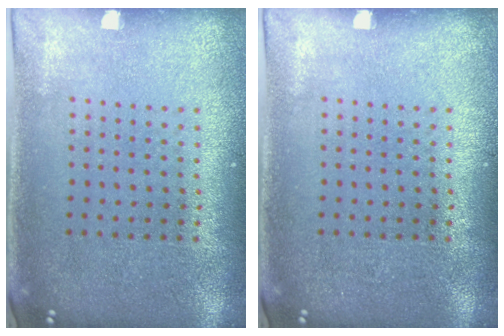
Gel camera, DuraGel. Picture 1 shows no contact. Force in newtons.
{"total": 0.0}